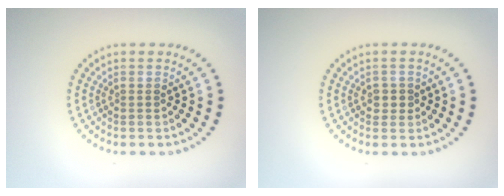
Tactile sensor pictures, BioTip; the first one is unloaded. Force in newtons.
{"total": 1.2, "press": 1.0, "slide": 0.5}